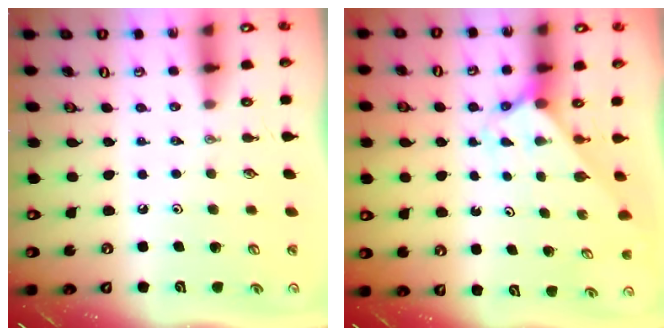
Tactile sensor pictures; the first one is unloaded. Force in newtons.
{"total": 2.1, "press": 2.1, "slide": 0.1}